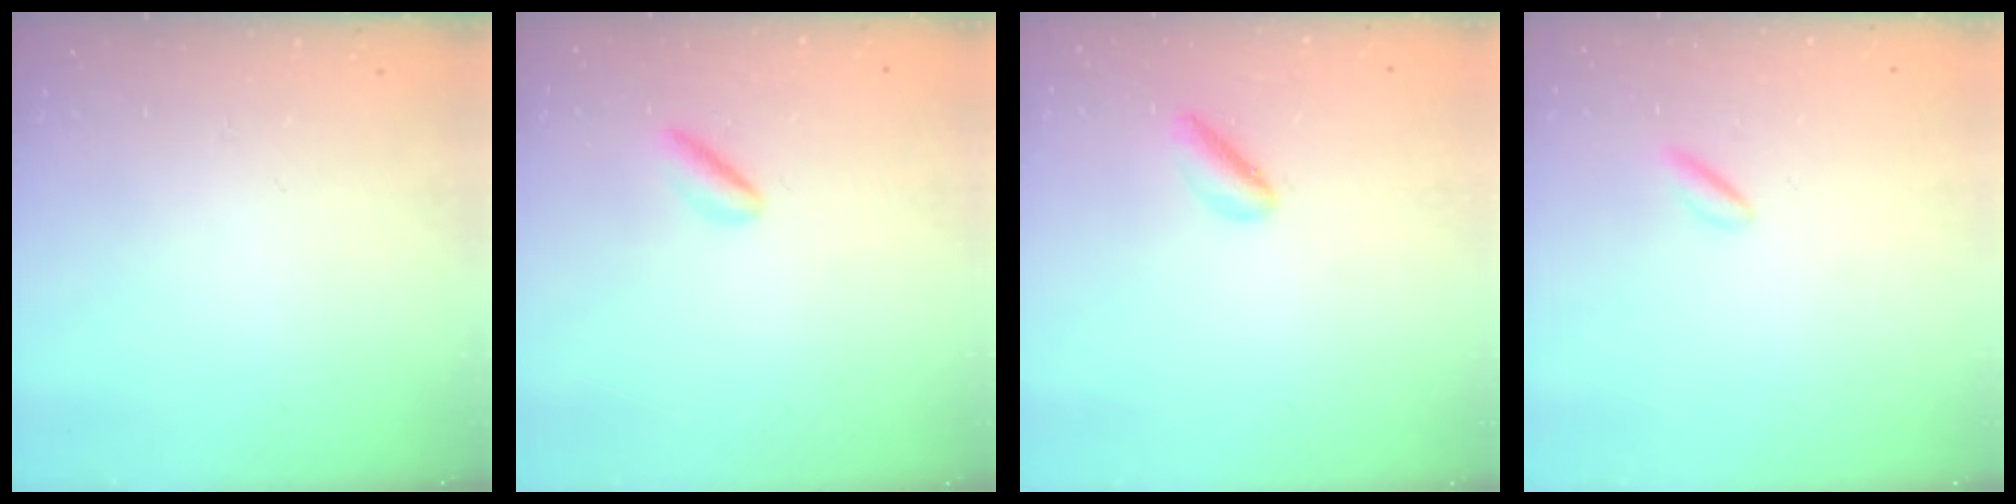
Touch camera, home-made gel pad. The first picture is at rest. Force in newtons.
{"total": 2.7, "press": 2.6, "slide": 0.7}
{"total": 2.5, "press": 2.5, "slide": 0.5}
{"total": 0.8, "press": 0.7, "slide": 0.4}